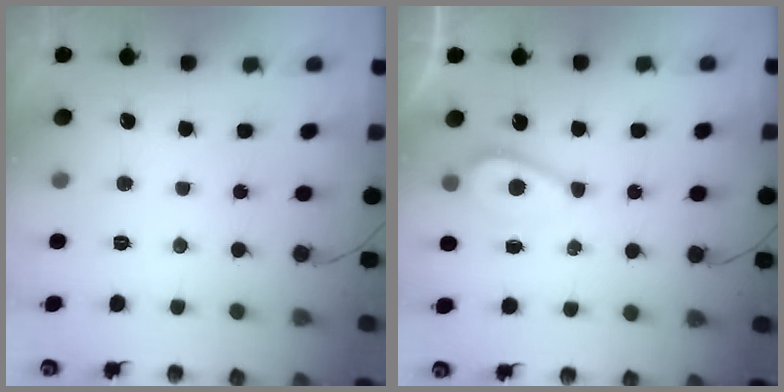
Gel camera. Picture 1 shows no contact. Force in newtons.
{"total": 4.3, "press": 3.7, "slide": 2.1}